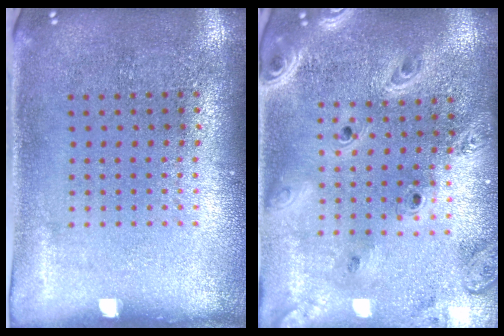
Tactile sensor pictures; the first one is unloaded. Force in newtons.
{"total": 3.0, "press": 2.5, "slide": 1.6}